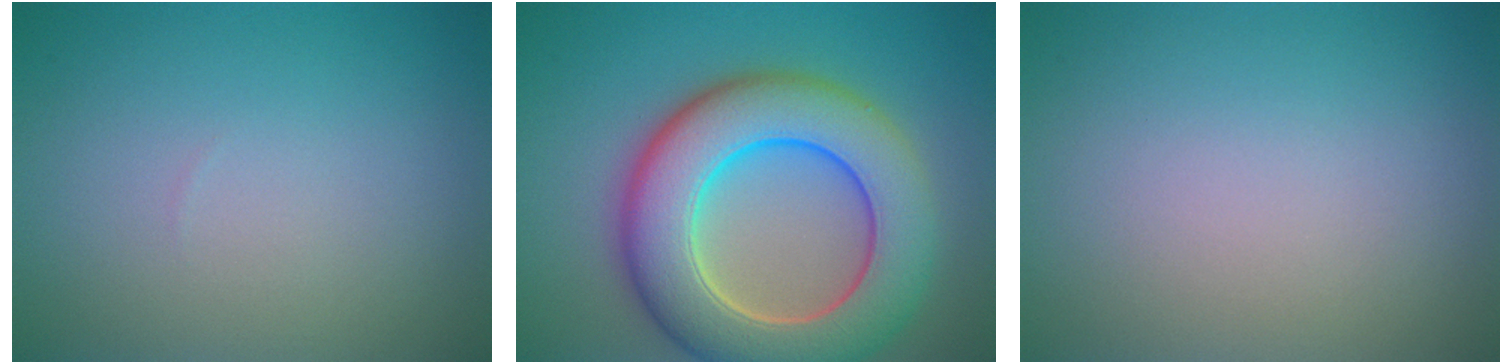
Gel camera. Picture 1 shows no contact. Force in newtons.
{"total": 11.1, "press": 11.1, "slide": 0.8}
{"total": 0.0}